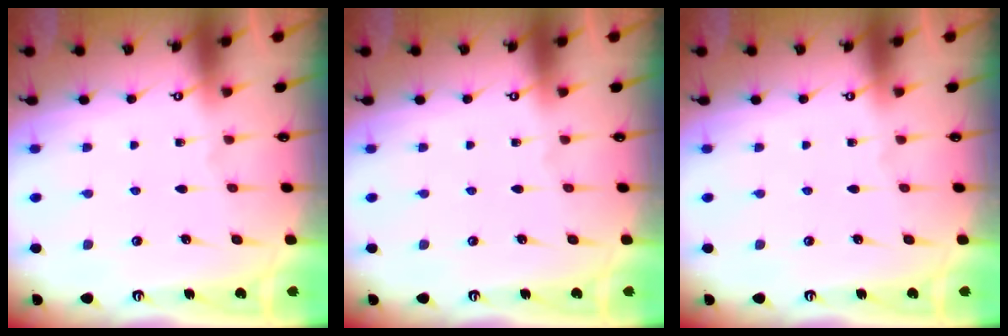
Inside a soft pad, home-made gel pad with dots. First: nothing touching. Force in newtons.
{"total": 0.0}
{"total": 0.0}